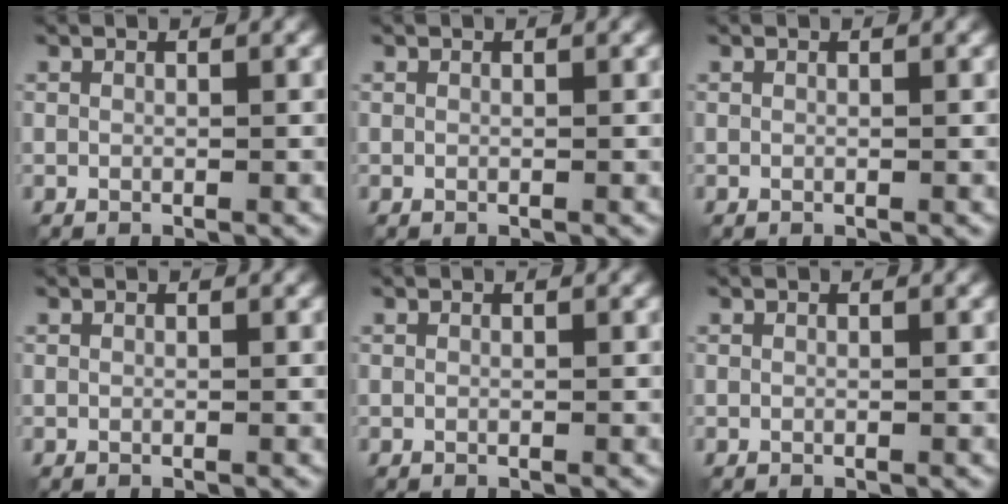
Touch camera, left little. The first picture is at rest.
{"total": 0.0}
{"total": 0.0}
{"total": 0.0}
{"total": 0.0}
{"total": 0.0}